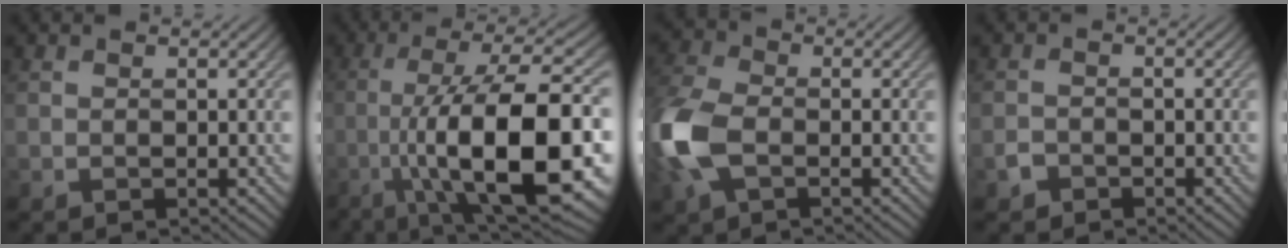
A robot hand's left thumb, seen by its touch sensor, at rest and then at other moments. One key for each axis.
{"total": 17.6, "fx": -4.8, "fy": 5.6, "fz": 15.9, "tx": -0.256, "ty": 0.006, "tz": -0.076}
{"total": 9.3, "fx": -2.5, "fy": 5.6, "fz": 7.0, "tx": -0.208, "ty": -0.009, "tz": -0.062}
{"total": 1.6, "fx": -1.2, "fy": 1.1, "fz": 0.3, "tx": -0.006, "ty": 0.001, "tz": -0.028}